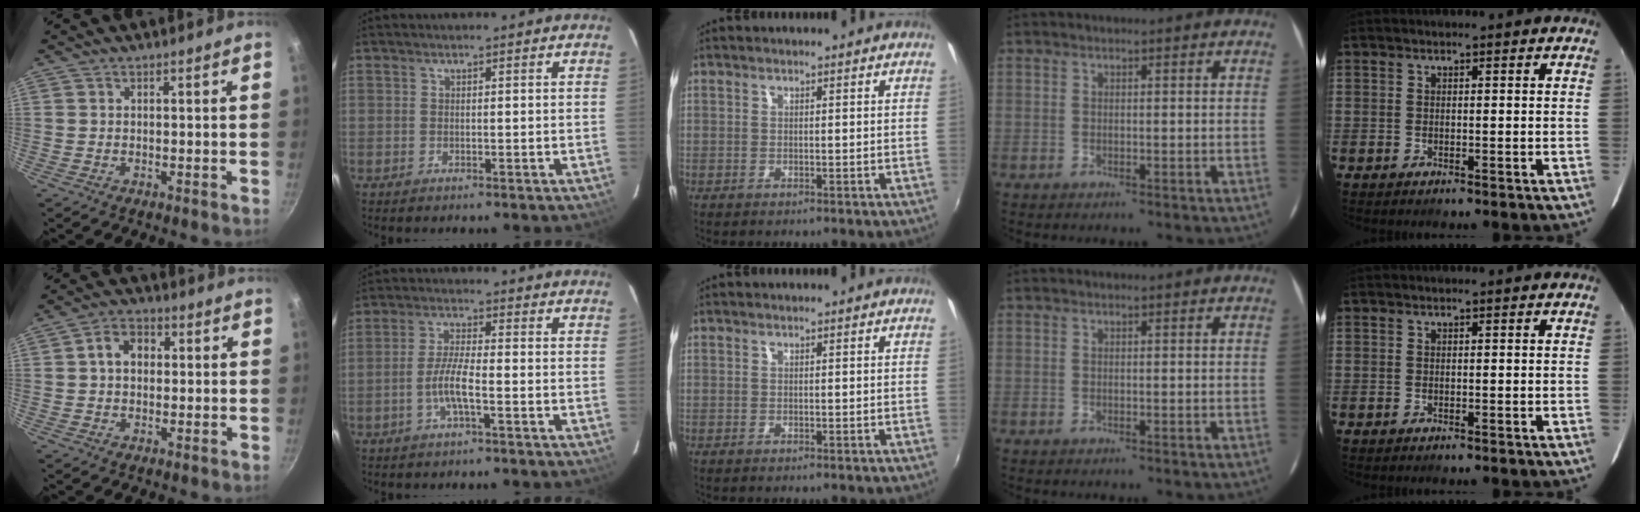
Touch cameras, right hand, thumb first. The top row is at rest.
{"thumb": {"total": 5.9, "force": [0.8, 4.5, 3.8], "torque": [-0.041, 0.015, 0.003]}, "index": {"total": 5.4, "force": [-2.2, 0.5, 4.9], "torque": [-0.103, 0.002, -0.044]}}